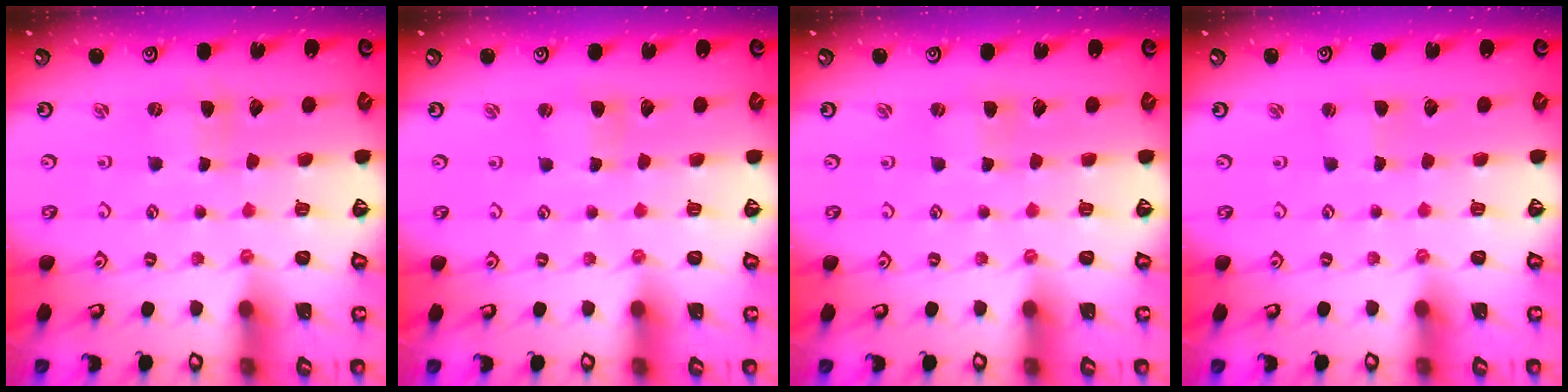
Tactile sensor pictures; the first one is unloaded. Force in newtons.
{"total": 1.0, "press": 1.0, "slide": 0.3}
{"total": 1.3, "press": 1.3, "slide": 0.4}
{"total": 0.0}